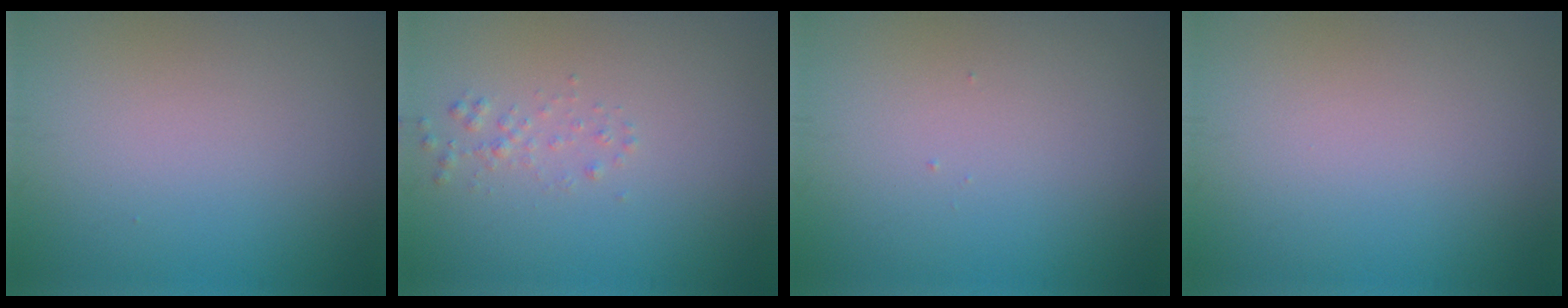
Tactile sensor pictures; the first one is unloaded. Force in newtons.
{"total": 1.0, "press": 1.0, "slide": 0.1}
{"total": 0.0}
{"total": 0.0}